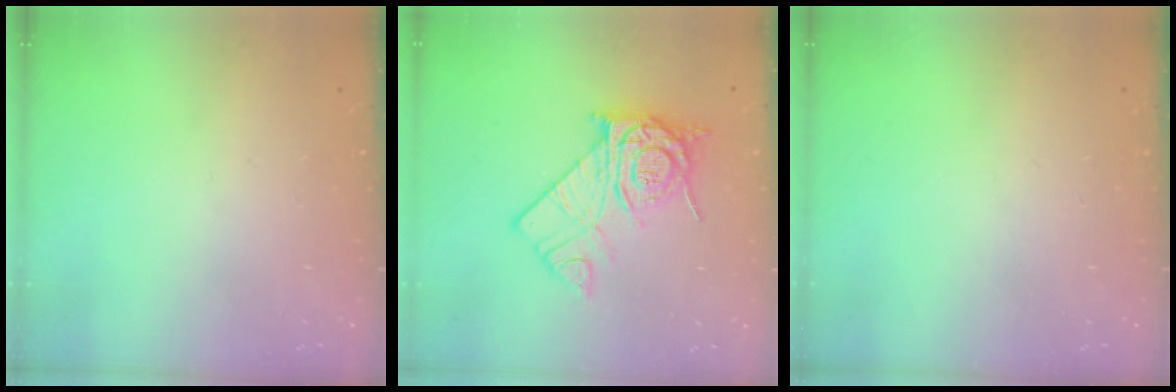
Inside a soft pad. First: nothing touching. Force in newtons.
{"total": 20.1, "press": 20.0, "slide": 1.8}
{"total": 0.0}